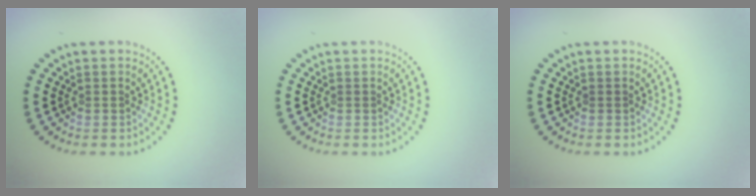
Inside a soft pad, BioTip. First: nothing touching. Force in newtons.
{"total": 0.0}
{"total": 0.0}